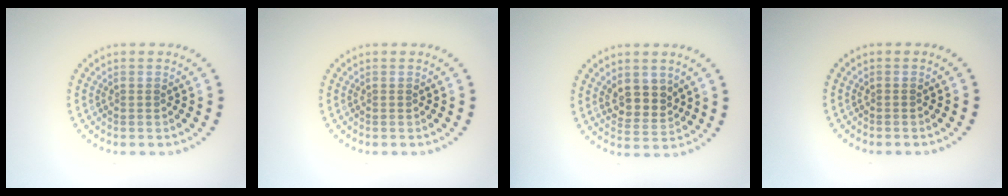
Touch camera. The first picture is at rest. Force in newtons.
{"total": 0.0}
{"total": 3.0, "press": 2.8, "slide": 1.3}
{"total": 0.0}